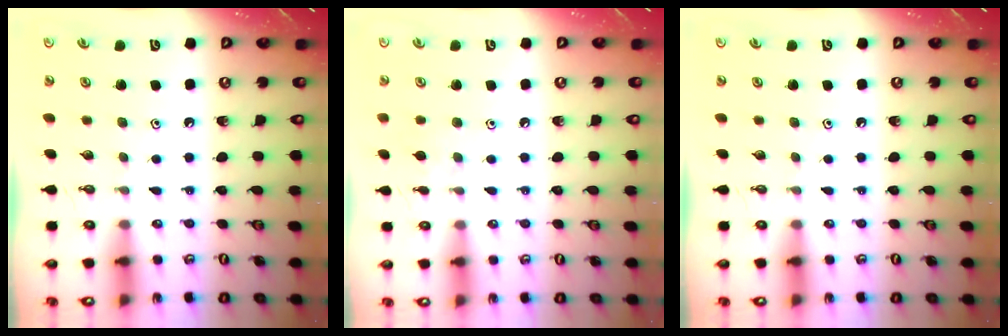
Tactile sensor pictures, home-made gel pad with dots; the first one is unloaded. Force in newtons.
{"total": 5.8, "press": 5.7, "slide": 0.9}
{"total": 0.0}